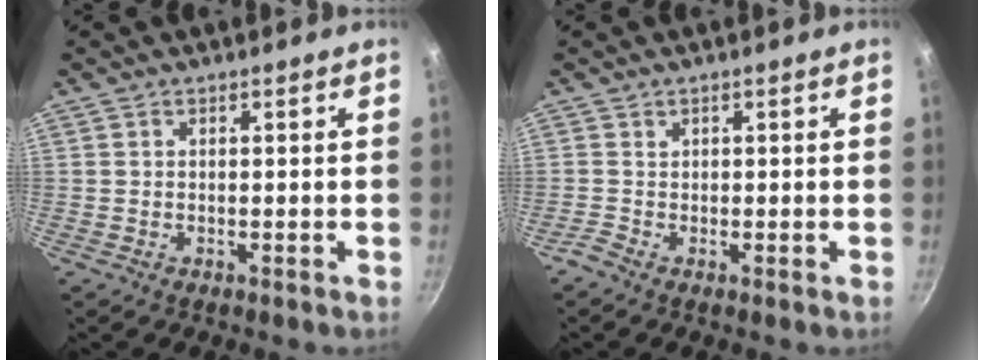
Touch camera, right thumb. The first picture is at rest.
{"total": 0.9, "force": [-0.5, 0.8, 0.2], "torque": [-0.001, 0.006, -0.010]}